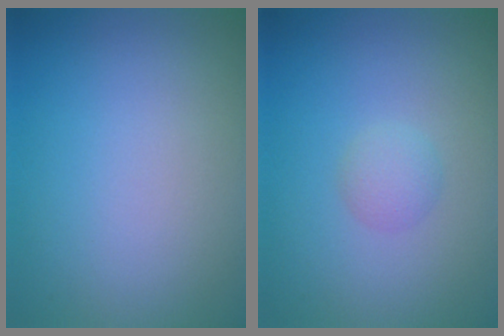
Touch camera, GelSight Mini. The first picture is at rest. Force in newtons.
{"total": 1.4, "press": 1.4, "slide": 0.1}